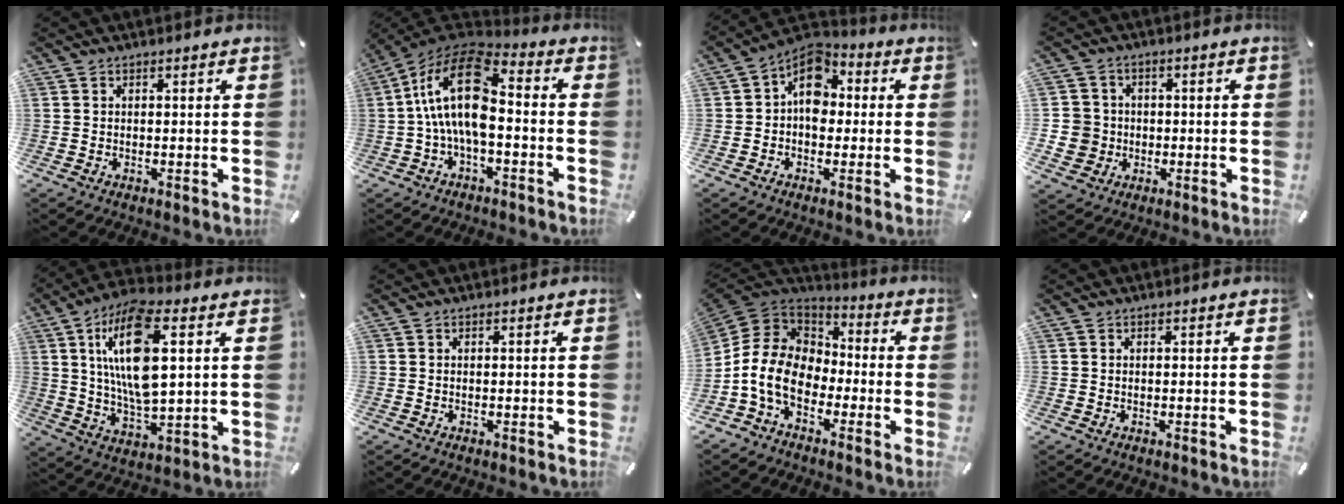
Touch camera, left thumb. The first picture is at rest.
{"total": 16.8, "force": [-0.6, 8.5, 14.5], "torque": [-0.297, 0.011, -0.012]}
{"total": 8.7, "force": [1.2, 6.7, 5.4], "torque": [-0.084, -0.005, 0.017]}
{"total": 6.7, "force": [-1.0, 6.5, 1.0], "torque": [-0.025, 0.011, -0.017]}
{"total": 17.5, "force": [5.1, 7.4, 15.0], "torque": [-0.307, -0.003, 0.083]}
{"total": 0.0}
{"total": 12.4, "force": [-5.6, 8.9, 6.6], "torque": [-0.165, 0.021, -0.112]}
{"total": 0.0}